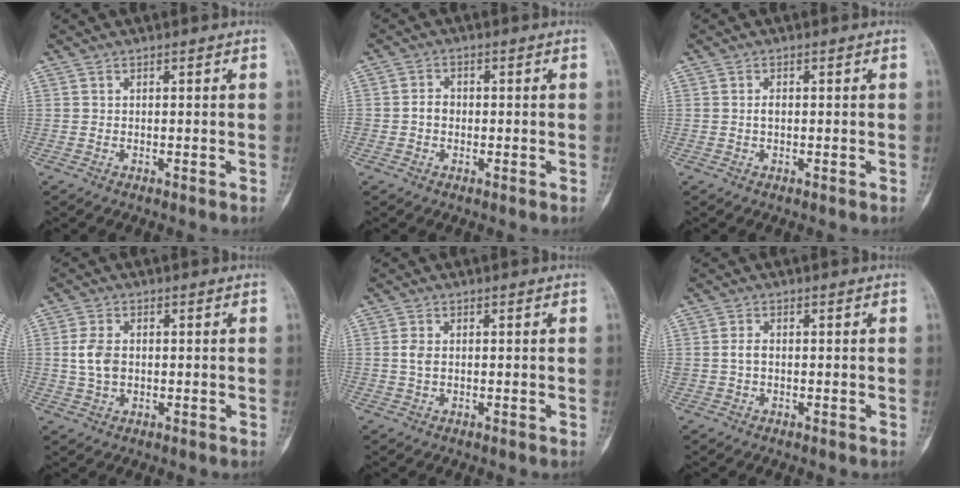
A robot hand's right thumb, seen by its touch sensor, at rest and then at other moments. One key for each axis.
{"total": 2.4, "fx": -0.4, "fy": 2.0, "fz": 1.2, "tx": -0.010, "ty": 0.009, "tz": -0.012}
{"total": 1.0, "fx": 0.0, "fy": 0.6, "fz": 0.9, "tx": -0.015, "ty": 0.002, "tz": -0.002}
{"total": 4.8, "fx": 0.2, "fy": 3.2, "fz": 3.6, "tx": -0.070, "ty": 0.004, "tz": 0.004}
{"total": 2.0, "fx": 0.1, "fy": 1.3, "fz": 1.5, "tx": -0.032, "ty": 0.000, "tz": 0.000}
{"total": 1.8, "fx": -0.1, "fy": 1.2, "fz": 1.3, "tx": -0.024, "ty": 0.002, "tz": -0.005}